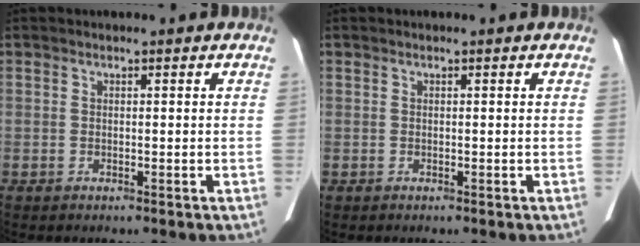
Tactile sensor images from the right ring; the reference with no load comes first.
{"total": 0.0}